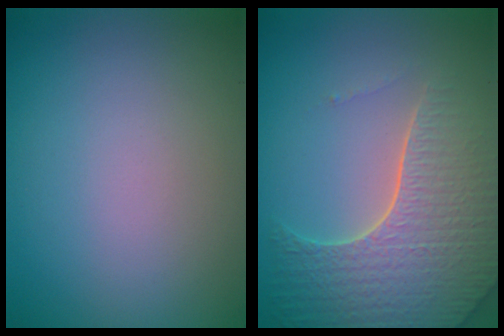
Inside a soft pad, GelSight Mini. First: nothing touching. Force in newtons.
{"total": 7.4, "press": 5.5, "slide": 5.0}